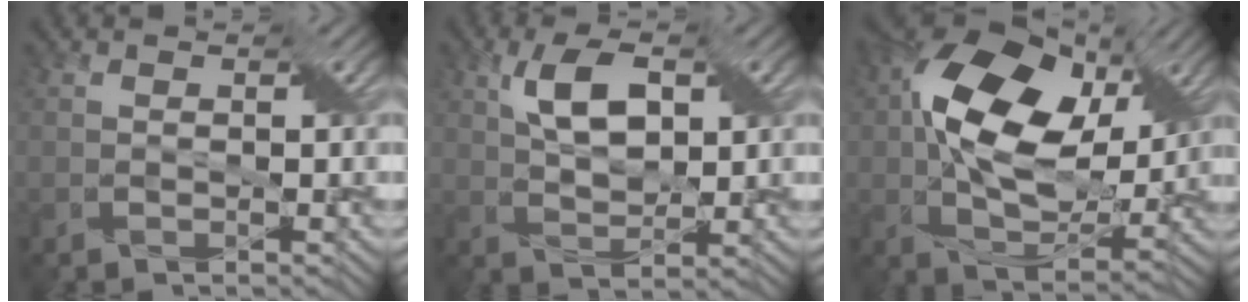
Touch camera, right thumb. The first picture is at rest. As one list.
[{"total": 6.4, "force": [2.2, 3.2, 5.1], "torque": [-0.106, 0.005, 0.041]}, {"total": 16.2, "force": [3.7, 9.9, 12.3], "torque": [-0.227, 0.011, 0.065]}]